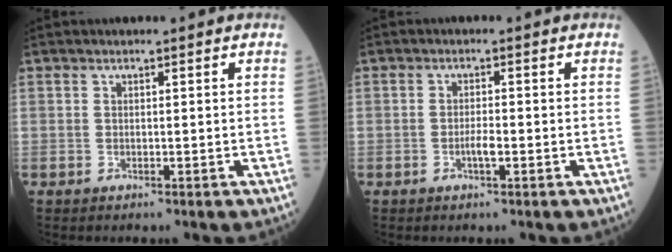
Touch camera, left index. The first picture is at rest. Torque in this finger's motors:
{"motor_torque": [0.33, 0.13, 0.03, 0.01]}